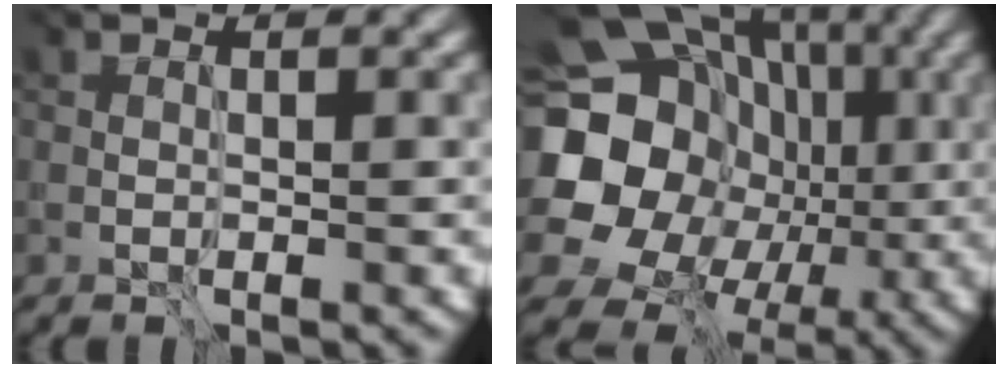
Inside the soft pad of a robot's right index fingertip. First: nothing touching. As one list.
[{"total": 19.5, "force": [0.8, 17.9, 7.9], "torque": [-0.167, 0.006, -0.010]}]